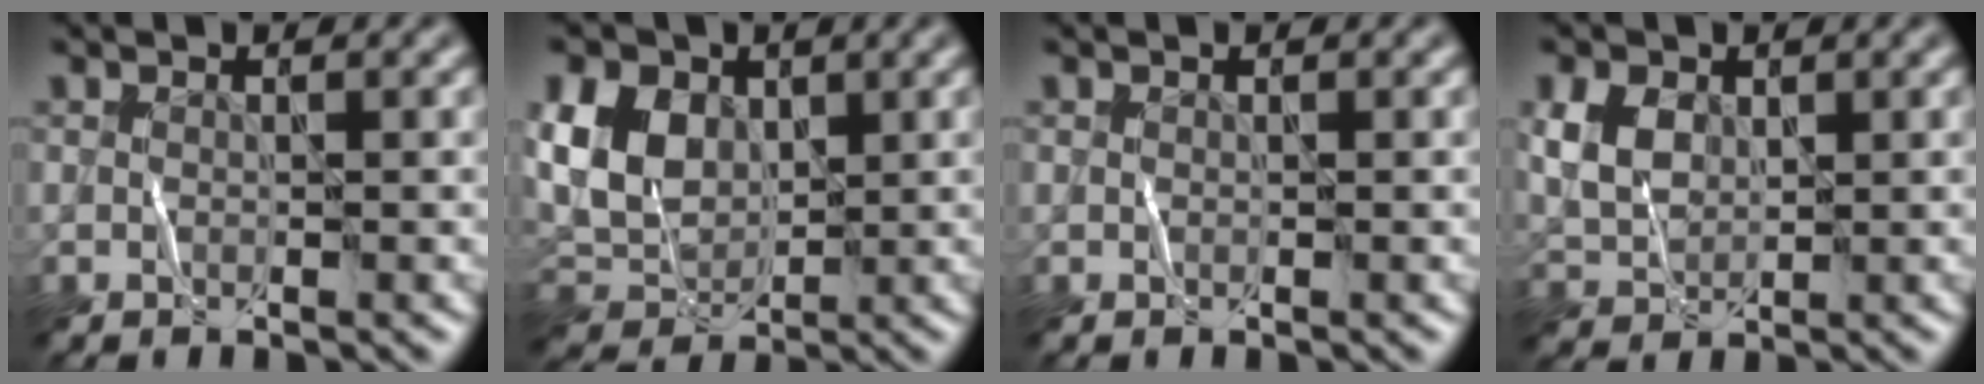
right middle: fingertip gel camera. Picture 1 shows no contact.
{"total": 5.7, "force": [1.9, 4.4, 3.2], "torque": [-0.087, 0.007, 0.036]}
{"total": 0.0}
{"total": 3.0, "force": [1.2, 2.3, 1.5], "torque": [-0.052, 0.005, 0.028]}